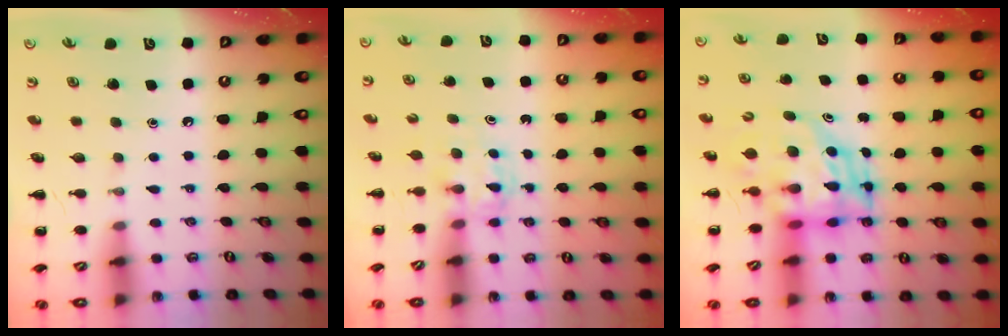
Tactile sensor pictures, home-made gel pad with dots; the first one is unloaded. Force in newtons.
{"total": 2.6, "press": 2.4, "slide": 1.1}
{"total": 6.3, "press": 6.0, "slide": 1.7}